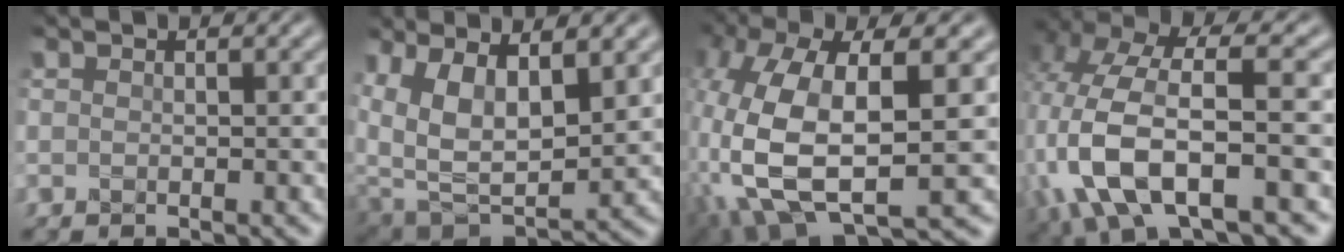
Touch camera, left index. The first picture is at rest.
{"total": 10.0, "force": [3.5, 5.6, 7.4], "torque": [-0.144, -0.009, 0.069]}
{"total": 11.9, "force": [0.2, 5.9, 10.3], "torque": [-0.230, -0.011, 0.012]}
{"total": 9.2, "force": [-2.8, 4.0, 7.8], "torque": [-0.169, 0.007, -0.057]}